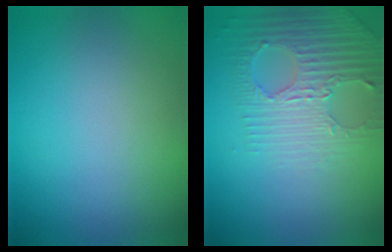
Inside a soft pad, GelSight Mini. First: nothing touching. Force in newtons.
{"total": 3.1, "press": 3.0, "slide": 0.6}